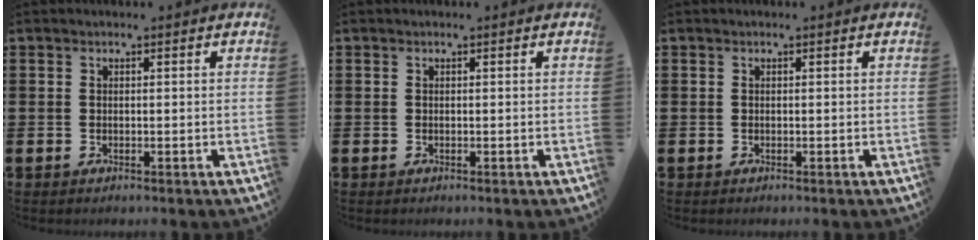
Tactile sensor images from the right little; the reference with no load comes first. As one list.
[{"total": 0.0}, {"total": 0.0}]